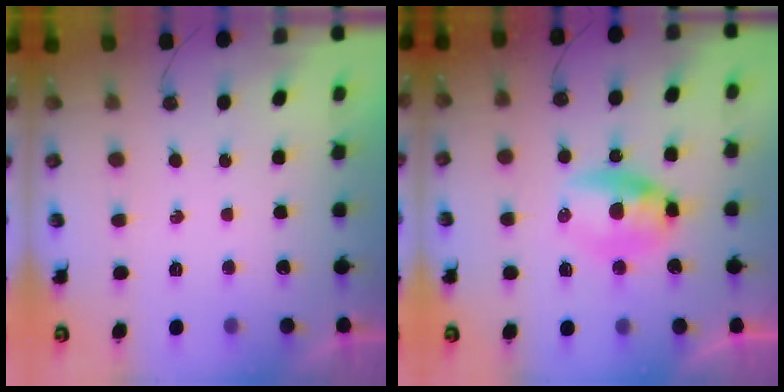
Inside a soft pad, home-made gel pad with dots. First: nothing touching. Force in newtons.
{"total": 12.4, "press": 9.1, "slide": 8.5}